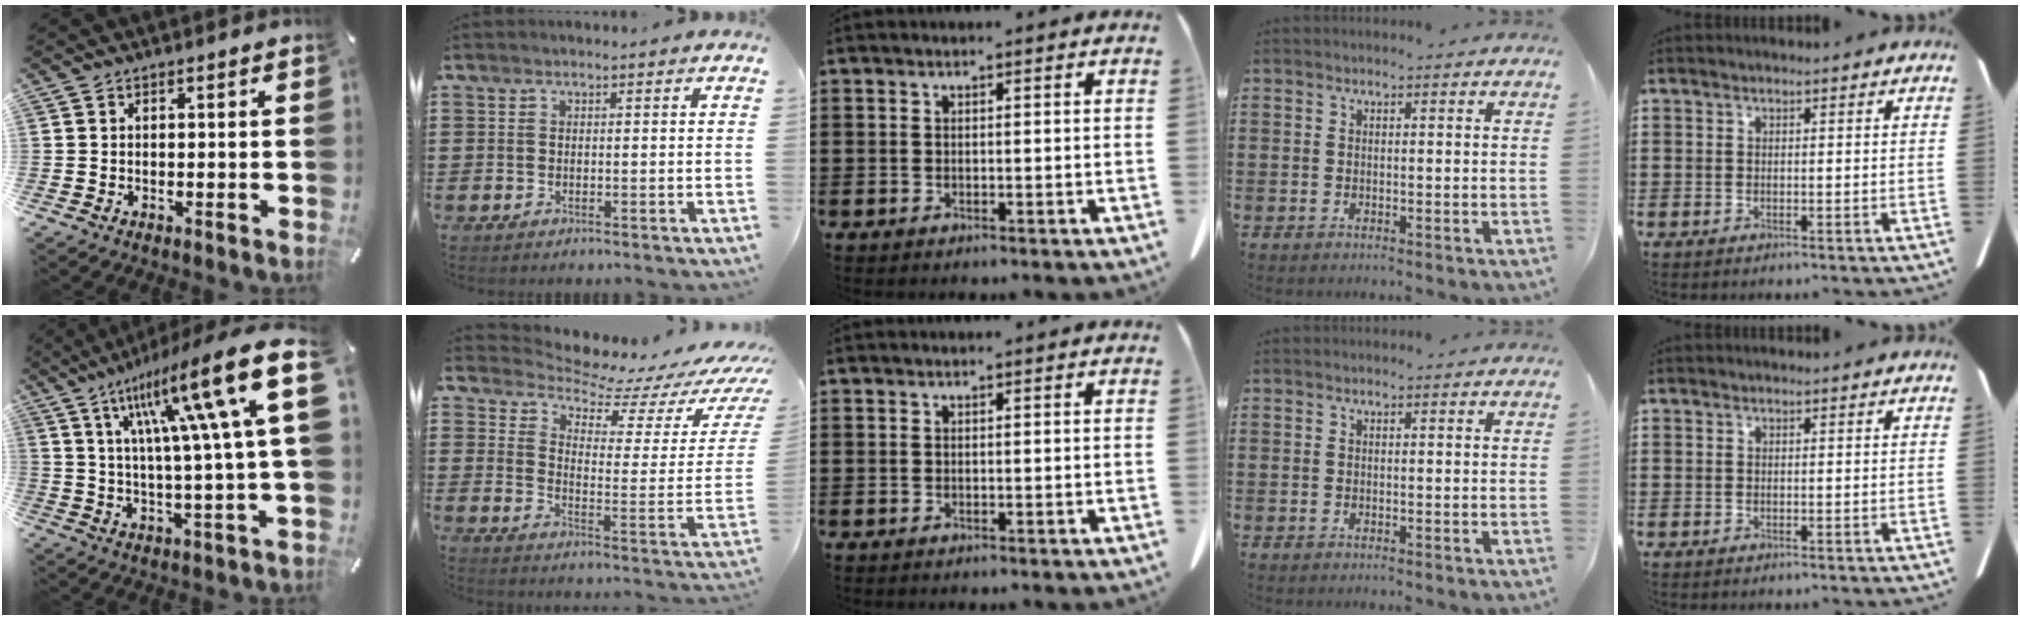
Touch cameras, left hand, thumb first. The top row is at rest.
{"thumb": {"total": 23.7, "force": [8.6, 4.2, 21.7], "torque": [-0.338, -0.041, 0.129]}, "index": {"total": 6.7, "force": [6.3, 1.7, 1.7], "torque": [-0.055, -0.056, 0.107]}}